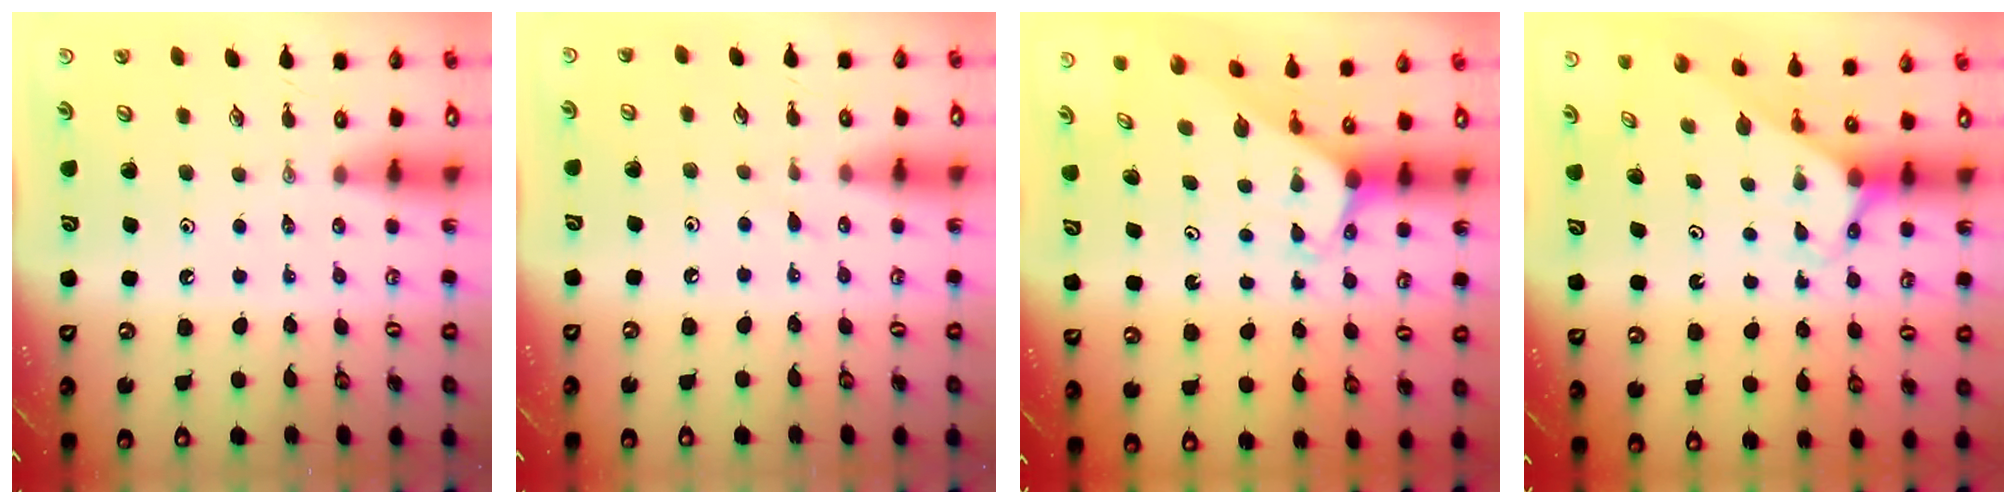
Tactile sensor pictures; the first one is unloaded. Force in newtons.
{"total": 3.2, "press": 3.2, "slide": 0.4}
{"total": 1.9, "press": 1.9, "slide": 0.2}
{"total": 2.7, "press": 2.7, "slide": 0.2}